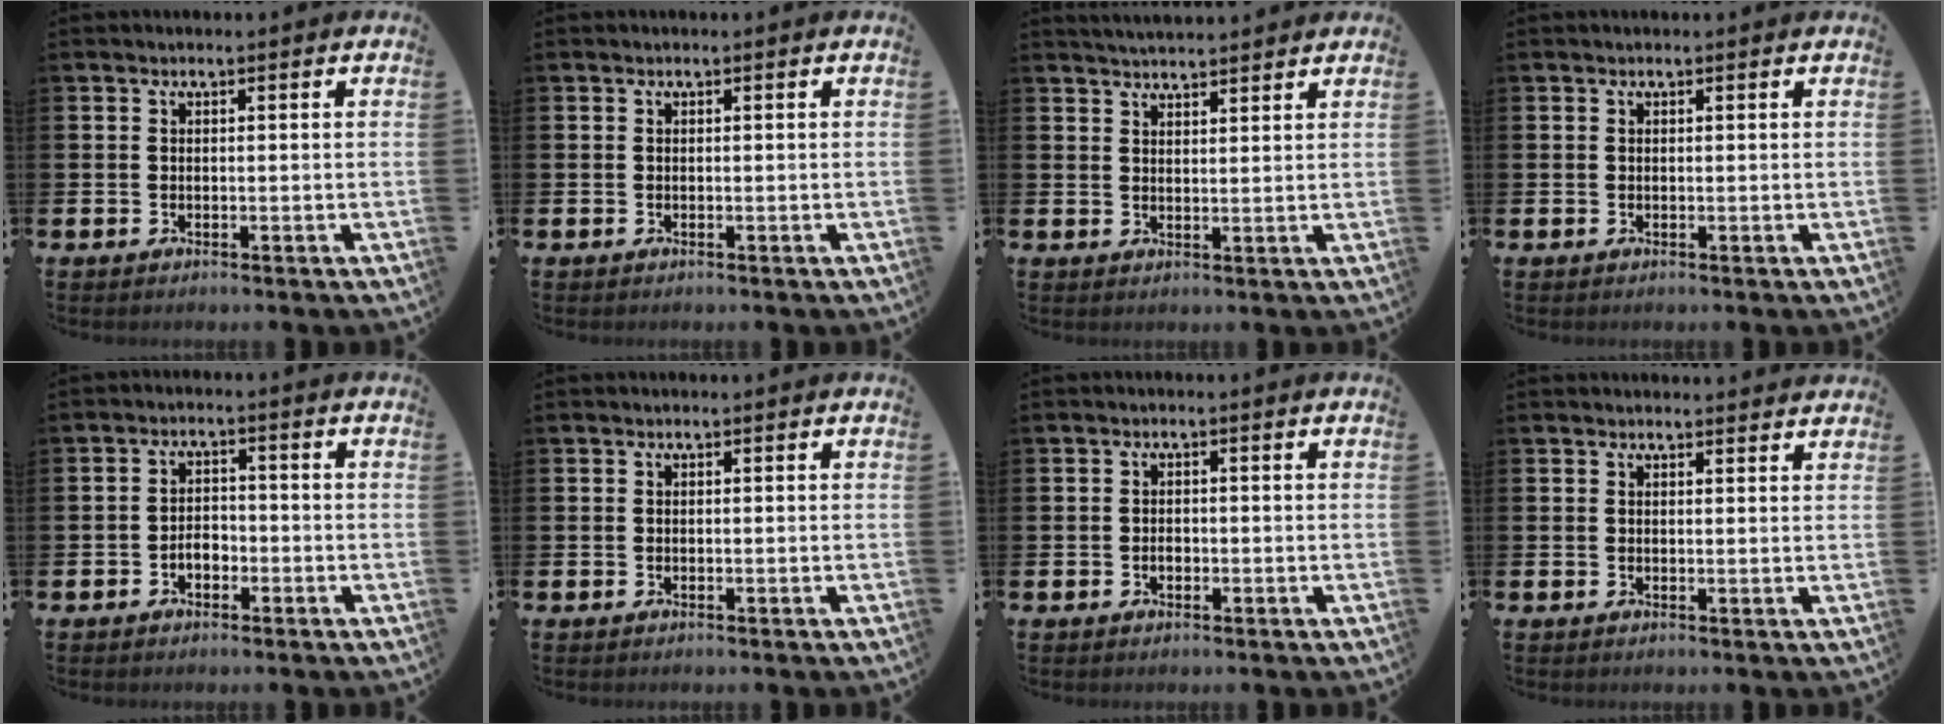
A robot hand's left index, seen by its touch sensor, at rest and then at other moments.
{"total": 0.0}
{"total": 3.4, "force": [3.3, 0.2, 0.0], "torque": [-0.006, -0.015, 0.061]}
{"total": 0.0}
{"total": 2.4, "force": [-1.2, 1.6, 1.3], "torque": [-0.022, 0.003, -0.027]}
{"total": 0.0}
{"total": 1.1, "force": [-0.3, 0.8, 0.7], "torque": [-0.009, 0.001, -0.009]}
{"total": 1.5, "force": [1.5, 0.0, -0.1], "torque": [0.013, -0.012, 0.025]}